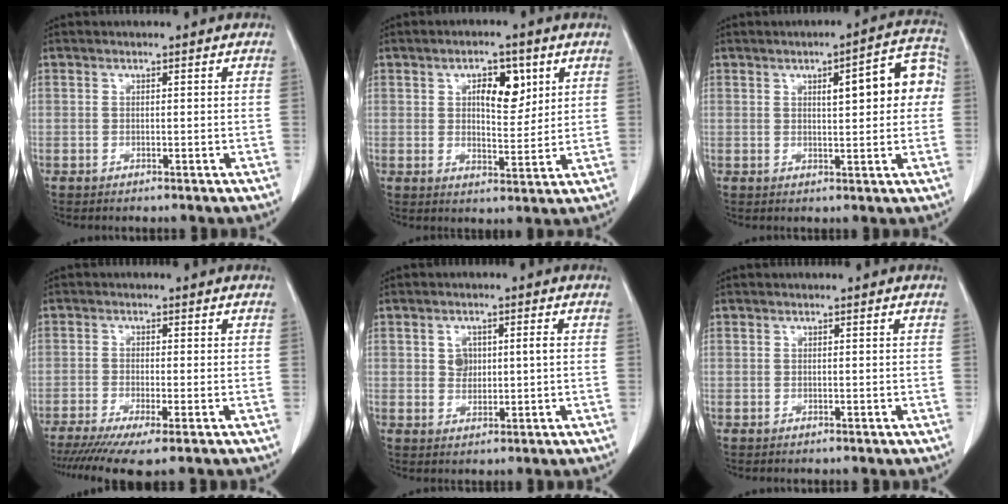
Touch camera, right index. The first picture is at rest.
{"total": 6.5, "force": [2.6, 2.9, 5.2], "torque": [-0.081, 0.001, 0.044]}
{"total": 9.2, "force": [1.7, 2.3, 8.7], "torque": [-0.108, 0.028, 0.020]}
{"total": 8.1, "force": [-5.5, 0.6, 5.9], "torque": [-0.097, -0.017, -0.090]}
{"total": 3.6, "force": [0.6, 2.0, 2.9], "torque": [-0.051, 0.008, 0.016]}
{"total": 0.0}